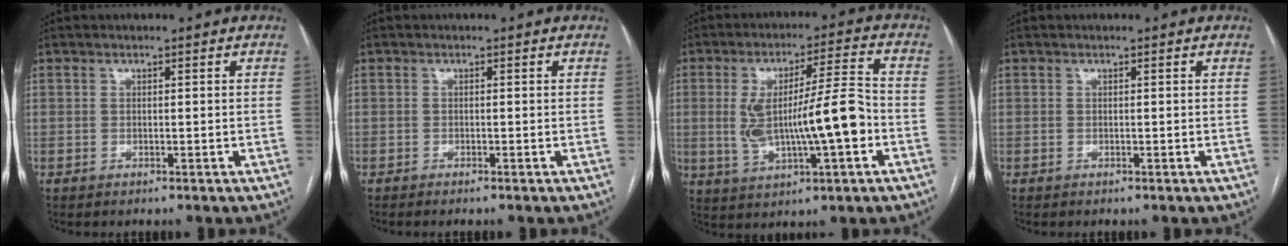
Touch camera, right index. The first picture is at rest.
{"total": 0.7, "force": [-0.6, -0.1, 0.4], "torque": [-0.006, 0.001, -0.011]}
{"total": 13.2, "force": [-1.7, 1.8, 12.9], "torque": [-0.238, 0.013, -0.022]}
{"total": 0.0}